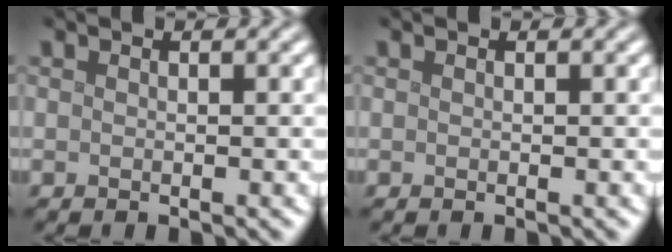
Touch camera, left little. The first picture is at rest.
{"total": 0.0}